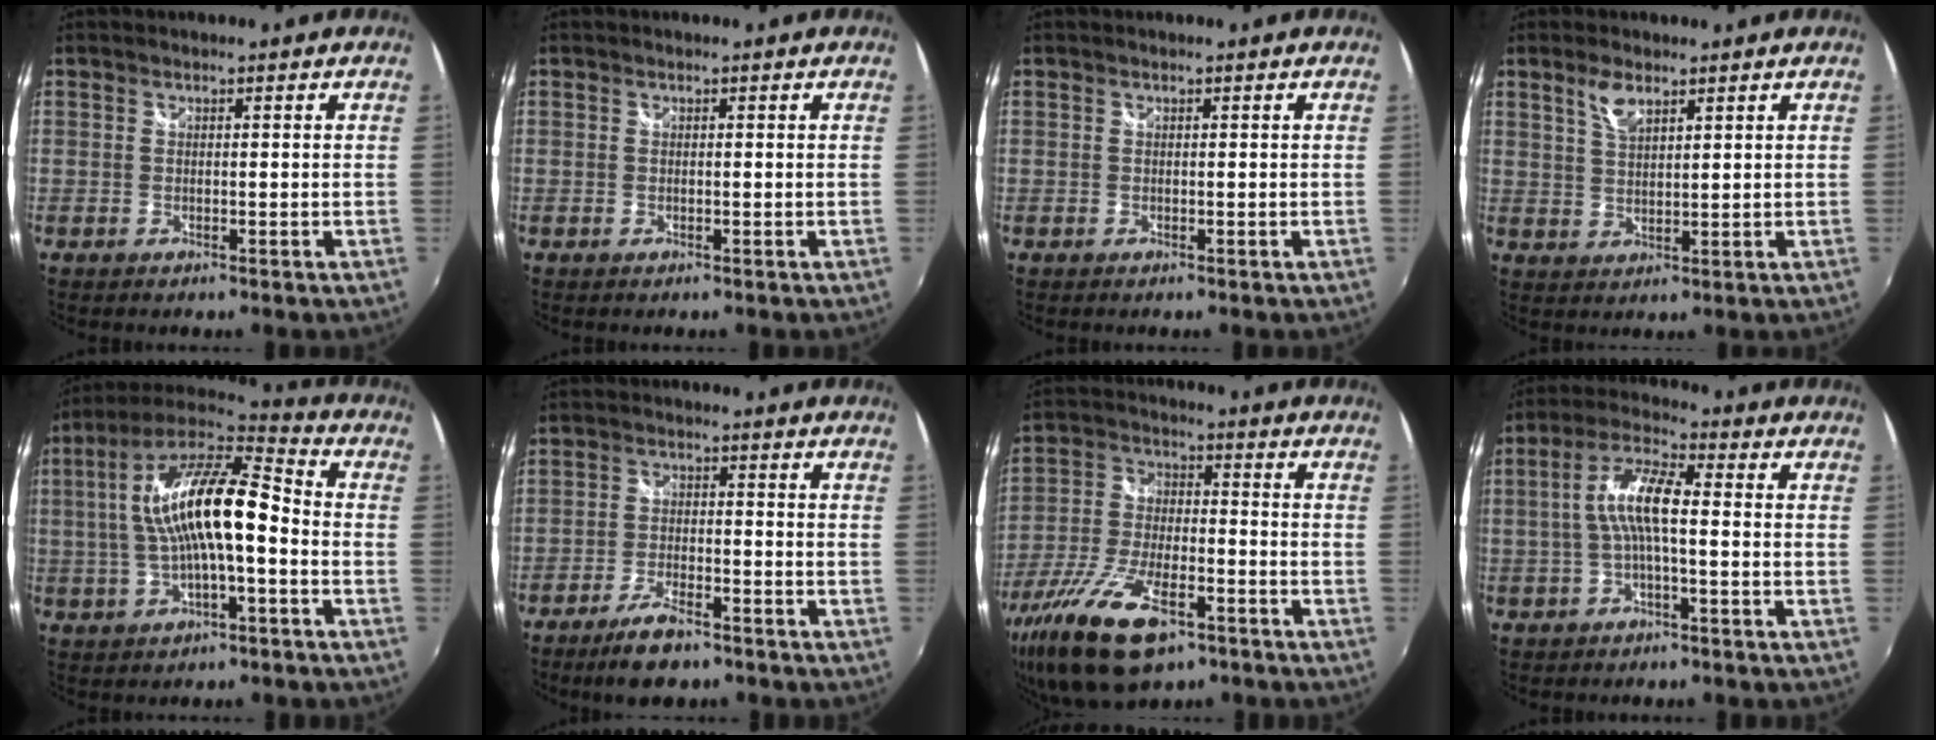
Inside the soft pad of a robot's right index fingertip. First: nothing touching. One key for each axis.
{"total": 0.0}
{"total": 0.0}
{"total": 4.2, "fx": 2.7, "fy": 1.6, "fz": 2.8, "tx": -0.052, "ty": 0.002, "tz": 0.052}
{"total": 16.7, "fx": -1.0, "fy": 4.7, "fz": 16.0, "tx": -0.294, "ty": 0.020, "tz": -0.023}
{"total": 7.9, "fx": -5.9, "fy": 2.4, "fz": 4.7, "tx": -0.109, "ty": -0.005, "tz": -0.105}
{"total": 19.0, "fx": -11.3, "fy": 7.9, "fz": 13.1, "tx": -0.279, "ty": -0.046, "tz": -0.204}
{"total": 8.1, "fx": -0.6, "fy": 1.8, "fz": 7.9, "tx": -0.166, "ty": 0.014, "tz": -0.012}